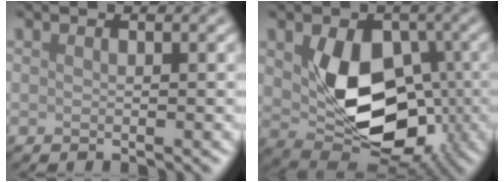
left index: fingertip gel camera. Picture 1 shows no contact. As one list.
[{"total": 9.0, "force": [-0.2, 6.2, 6.6], "torque": [-0.118, -0.023, 0.012]}]